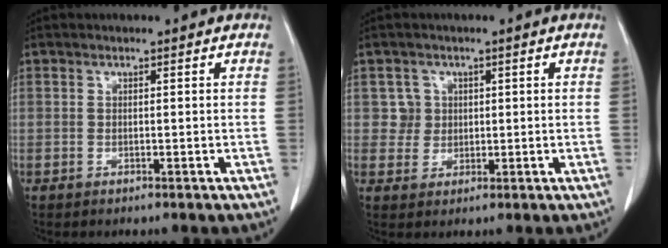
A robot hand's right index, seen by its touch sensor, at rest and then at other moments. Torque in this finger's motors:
{"motor_torque": [-0.06, 0.01, 0.00, 0.00]}